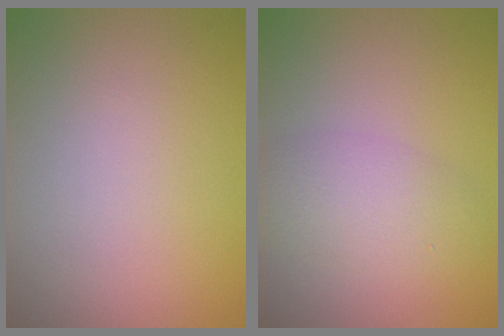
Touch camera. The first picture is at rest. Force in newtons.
{"total": 3.6, "press": 3.6, "slide": 0.0}